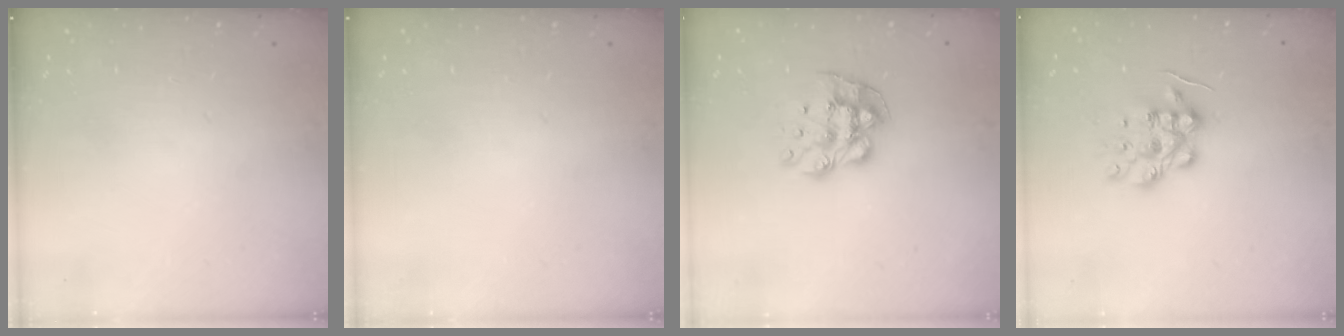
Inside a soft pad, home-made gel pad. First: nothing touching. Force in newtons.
{"total": 0.0}
{"total": 9.7, "press": 9.7, "slide": 0.5}
{"total": 12.1, "press": 12.1, "slide": 0.3}